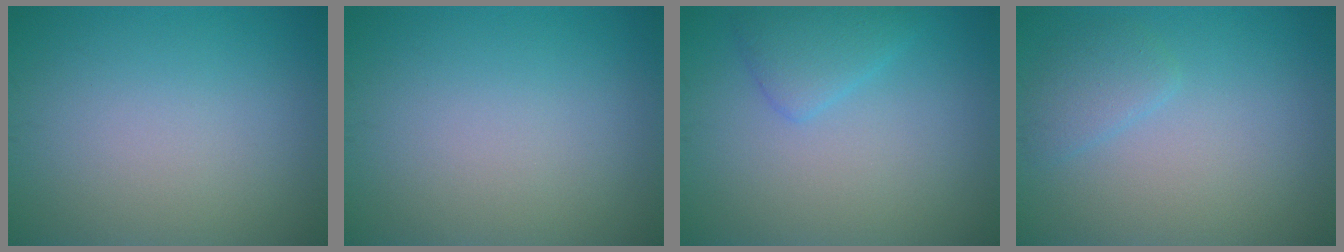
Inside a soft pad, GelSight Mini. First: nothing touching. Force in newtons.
{"total": 0.0}
{"total": 2.3, "press": 2.3, "slide": 0.2}
{"total": 1.7, "press": 1.7, "slide": 0.1}